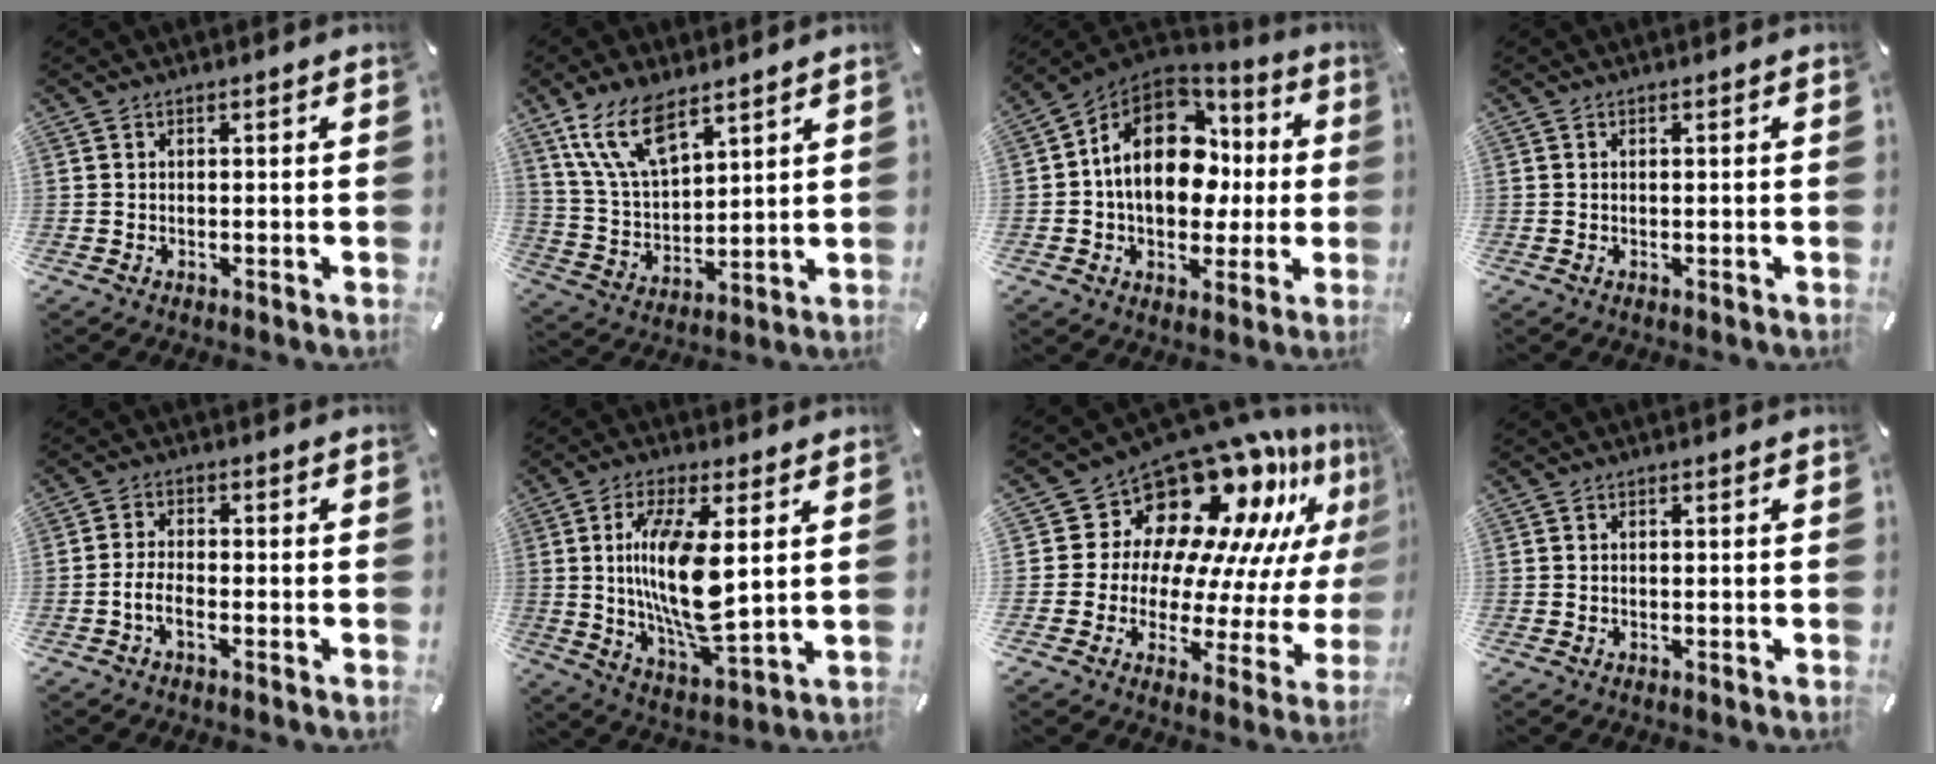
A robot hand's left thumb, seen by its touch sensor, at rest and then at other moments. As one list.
[{"total": 13.3, "force": [8.7, 6.1, 8.0], "torque": [-0.198, -0.031, 0.160]}, {"total": 17.9, "force": [2.2, 13.3, 11.7], "torque": [-0.198, -0.001, 0.044]}, {"total": 0.0}, {"total": 3.9, "force": [-1.8, 1.7, 3.0], "torque": [-0.058, 0.009, -0.033]}, {"total": 16.2, "force": [2.6, 5.4, 15.1], "torque": [-0.302, -0.030, 0.032]}, {"total": 18.2, "force": [13.8, 9.7, 7.0], "torque": [-0.094, -0.147, 0.235]}, {"total": 0.0}]